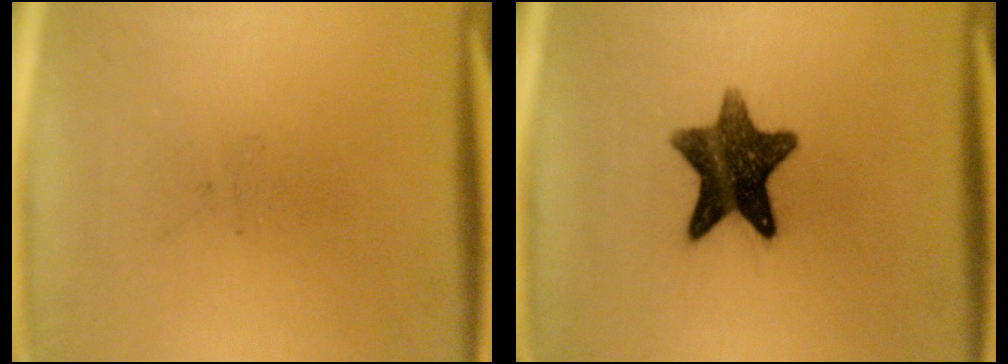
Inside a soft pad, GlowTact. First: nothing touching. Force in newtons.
{"total": 11.9}